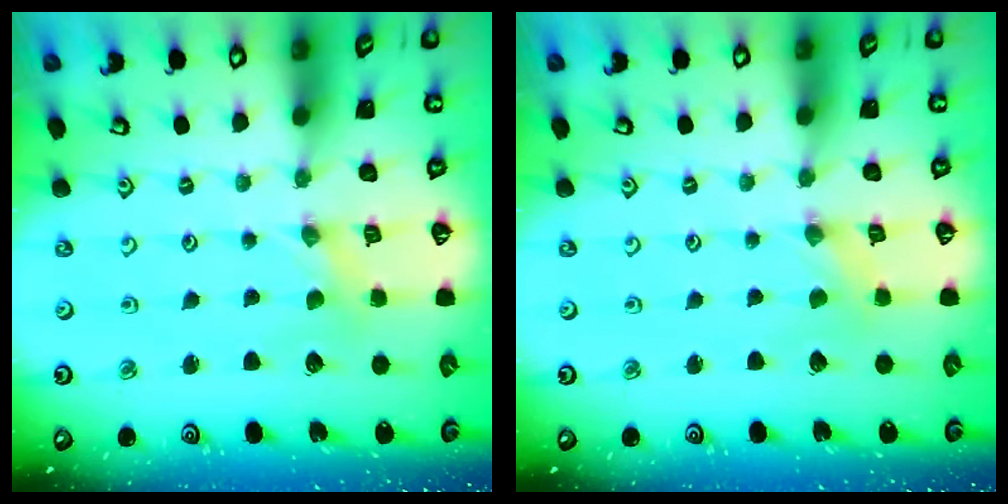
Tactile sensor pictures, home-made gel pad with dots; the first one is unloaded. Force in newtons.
{"total": 0.0}